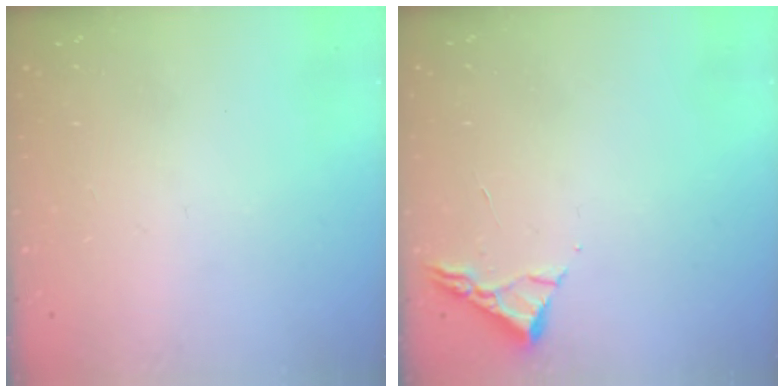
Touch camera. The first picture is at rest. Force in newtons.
{"total": 3.0, "press": 2.9, "slide": 0.4}